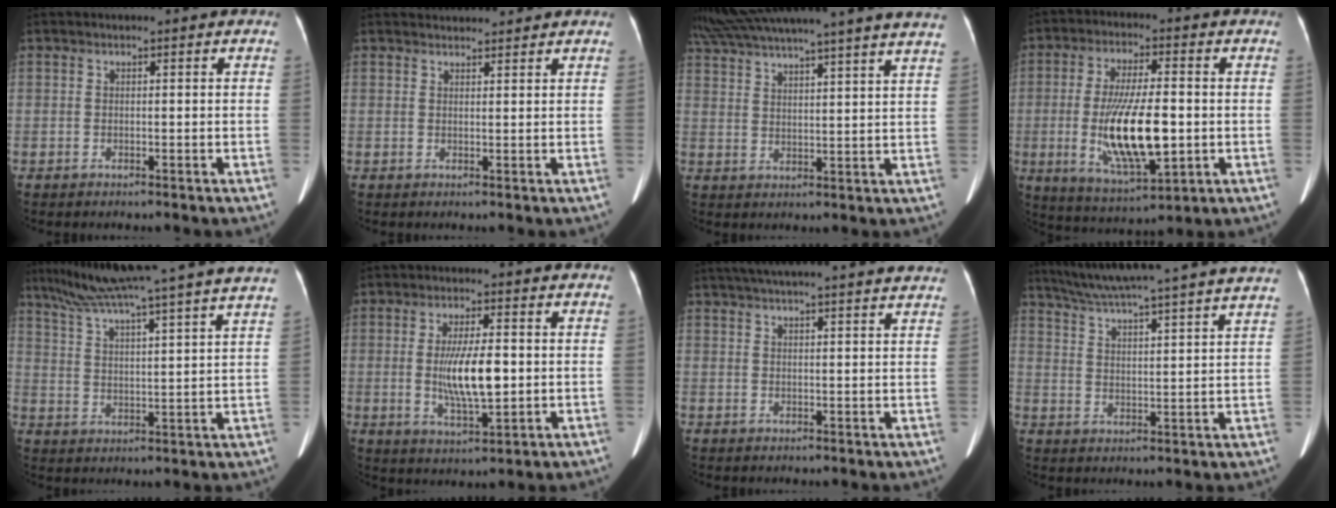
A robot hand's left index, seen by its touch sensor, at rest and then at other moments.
{"total": 3.5, "force": [3.5, 0.4, 0.3], "torque": [-0.007, 0.023, 0.052]}
{"total": 27.0, "force": [23.7, 0.0, 13.0], "torque": [-0.229, 0.001, 0.324]}
{"total": 13.9, "force": [-1.8, 3.6, 13.3], "torque": [-0.253, -0.016, -0.024]}
{"total": 22.1, "force": [18.6, -1.5, 11.9], "torque": [-0.200, 0.004, 0.260]}
{"total": 8.5, "force": [-0.1, 1.9, 8.2], "torque": [-0.158, -0.011, 0.002]}
{"total": 23.5, "force": [21.2, 1.0, 10.1], "torque": [-0.163, 0.016, 0.271]}
{"total": 25.9, "force": [23.1, -0.5, 11.7], "torque": [-0.196, -0.013, 0.311]}